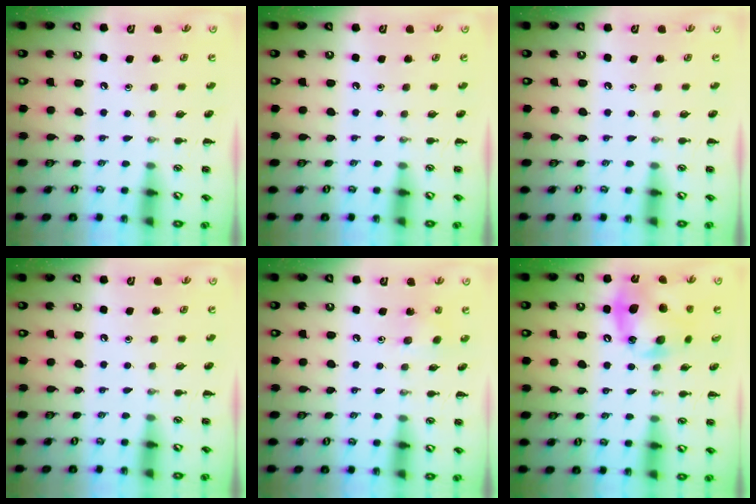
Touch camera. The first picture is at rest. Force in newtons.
{"total": 0.0}
{"total": 0.0}
{"total": 0.0}
{"total": 3.1, "press": 3.1, "slide": 0.5}
{"total": 15.1, "press": 15.0, "slide": 0.9}